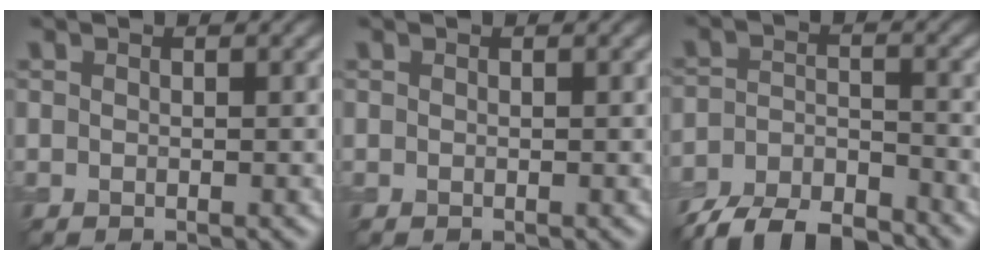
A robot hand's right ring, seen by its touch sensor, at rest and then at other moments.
{"total": 0.0}
{"total": 7.6, "force": [-6.8, 2.1, 2.8], "torque": [-0.052, -0.014, -0.126]}